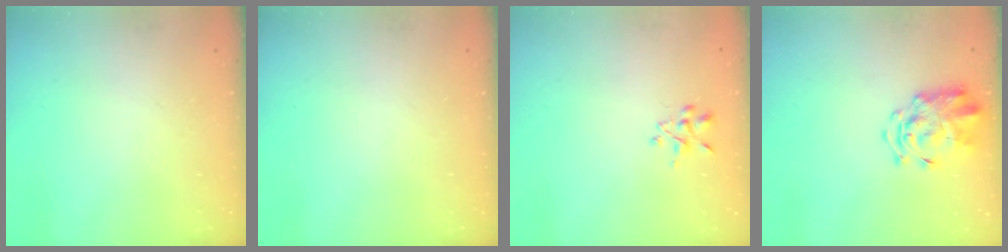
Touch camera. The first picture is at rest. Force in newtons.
{"total": 0.0}
{"total": 2.4, "press": 2.2, "slide": 0.9}
{"total": 3.1, "press": 2.9, "slide": 1.0}